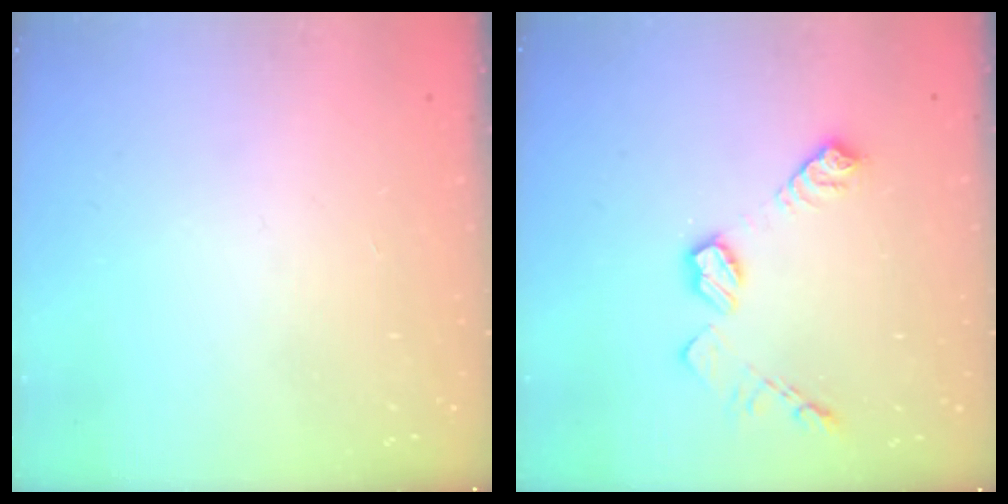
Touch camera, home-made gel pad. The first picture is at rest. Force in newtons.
{"total": 10.8, "press": 10.8, "slide": 0.5}